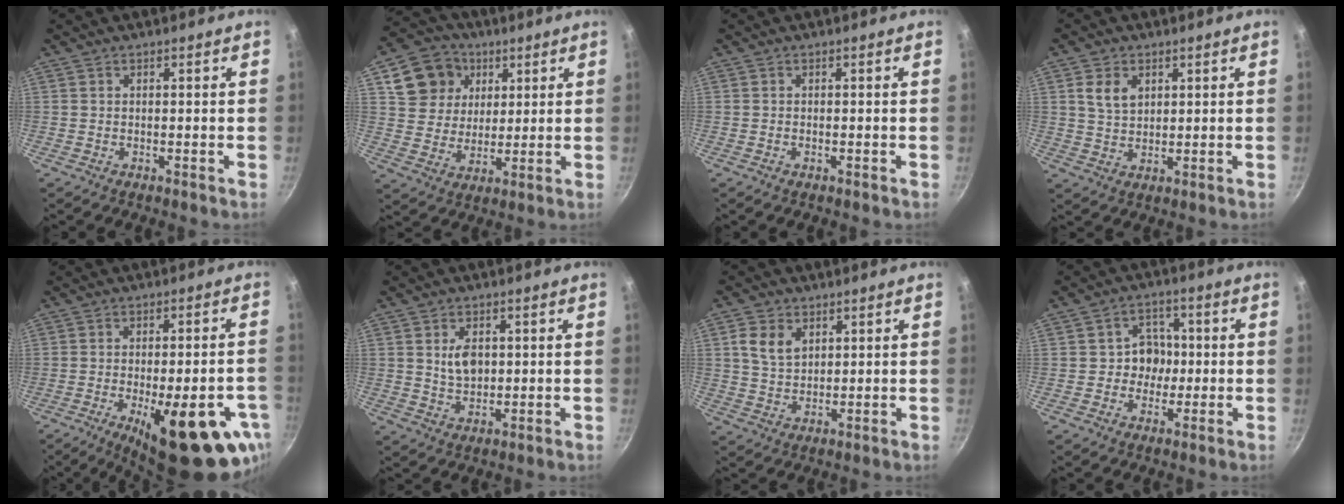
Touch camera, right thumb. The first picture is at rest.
{"total": 12.2, "force": [5.0, 10.2, 4.4], "torque": [-0.057, -0.005, 0.085]}
{"total": 0.5, "force": [-0.2, 0.2, 0.4], "torque": [-0.007, 0.002, -0.004]}
{"total": 5.3, "force": [1.9, 3.7, 3.2], "torque": [-0.049, -0.006, 0.037]}
{"total": 21.1, "force": [-8.2, 7.3, 18.0], "torque": [-0.209, 0.008, -0.098]}
{"total": 5.3, "force": [1.0, 3.5, 3.8], "torque": [-0.054, -0.009, 0.021]}
{"total": 6.2, "force": [2.2, 4.4, 3.7], "torque": [-0.056, -0.007, 0.042]}
{"total": 6.1, "force": [-0.4, 5.5, 2.5], "torque": [0.009, 0.009, -0.012]}